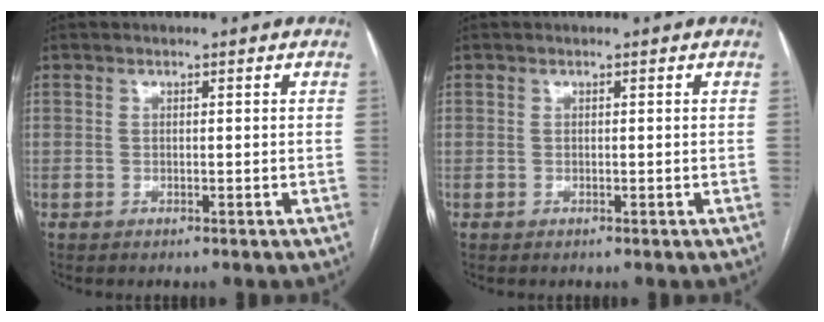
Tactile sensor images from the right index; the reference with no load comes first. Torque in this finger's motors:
{"motor_torque": [0.00, 0.00, 0.00, 0.00]}